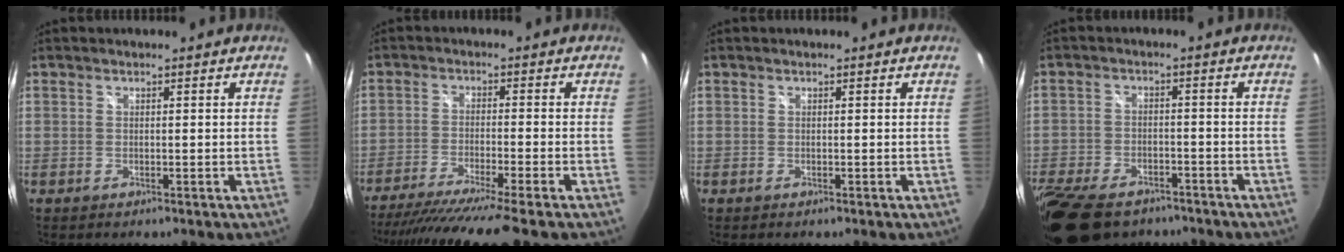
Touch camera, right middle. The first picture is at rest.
{"total": 13.8, "force": [-11.8, -1.6, 7.1], "torque": [-0.137, -0.037, -0.191]}
{"total": 0.0}
{"total": 17.6, "force": [-12.4, 9.2, 8.3], "torque": [-0.218, -0.025, -0.208]}